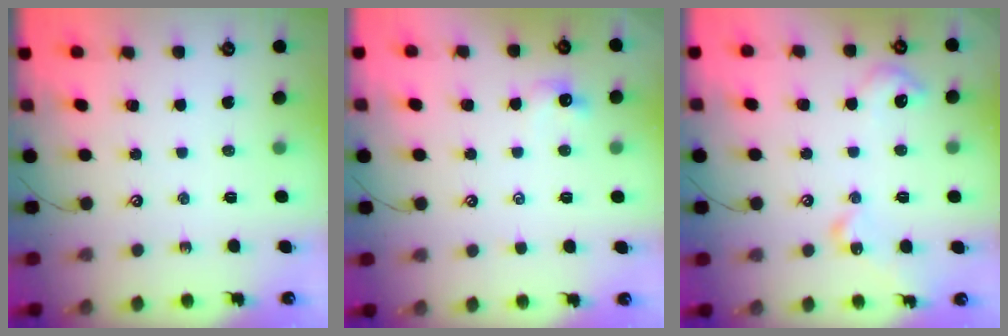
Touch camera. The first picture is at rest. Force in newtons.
{"total": 1.4, "press": 1.2, "slide": 0.6}
{"total": 5.5, "press": 5.5, "slide": 0.3}